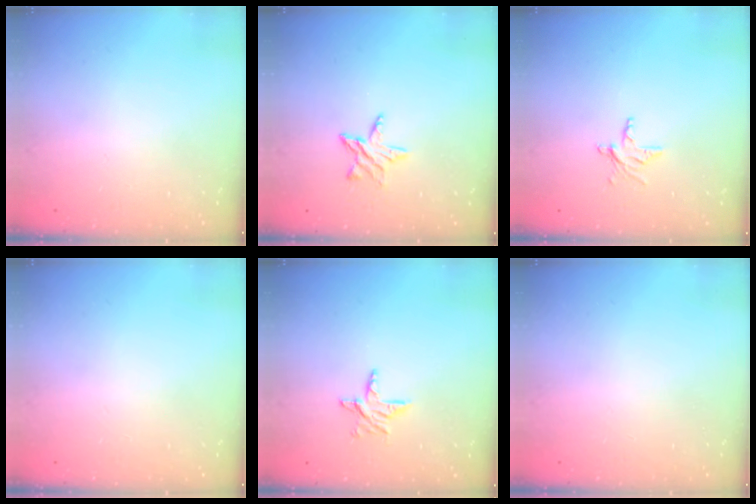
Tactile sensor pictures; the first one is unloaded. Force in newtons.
{"total": 6.4, "press": 6.4, "slide": 0.7}
{"total": 3.8, "press": 3.8, "slide": 0.3}
{"total": 0.0}
{"total": 6.0, "press": 6.0, "slide": 0.5}
{"total": 0.0}